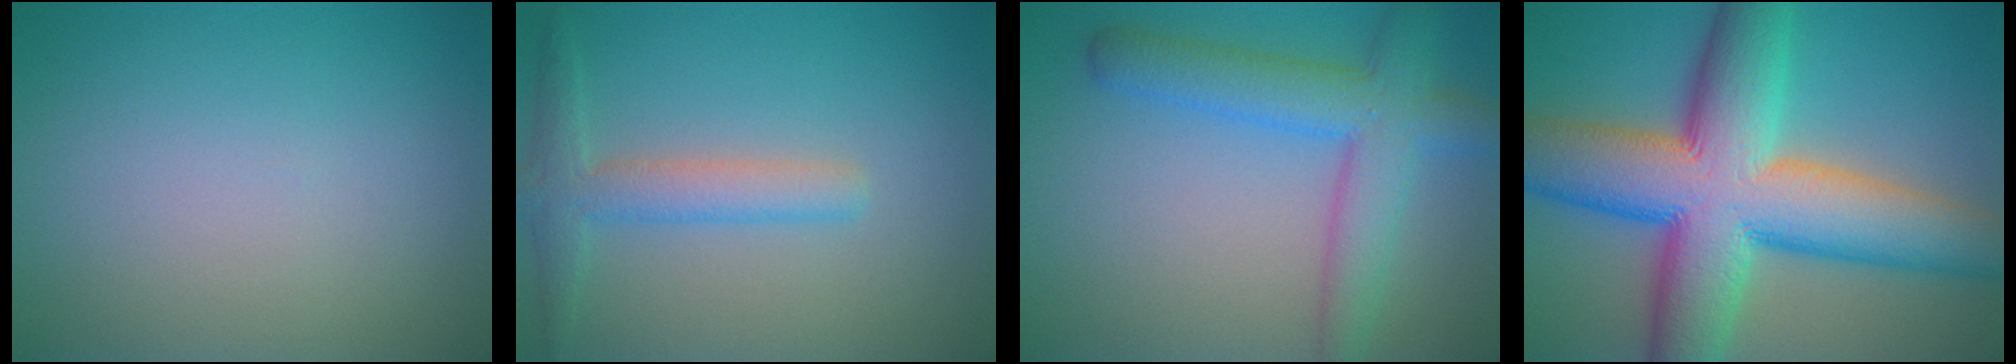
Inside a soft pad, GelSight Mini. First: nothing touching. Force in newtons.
{"total": 3.1, "press": 3.1, "slide": 0.2}
{"total": 5.9, "press": 5.9, "slide": 0.2}
{"total": 14.8, "press": 14.8, "slide": 0.5}